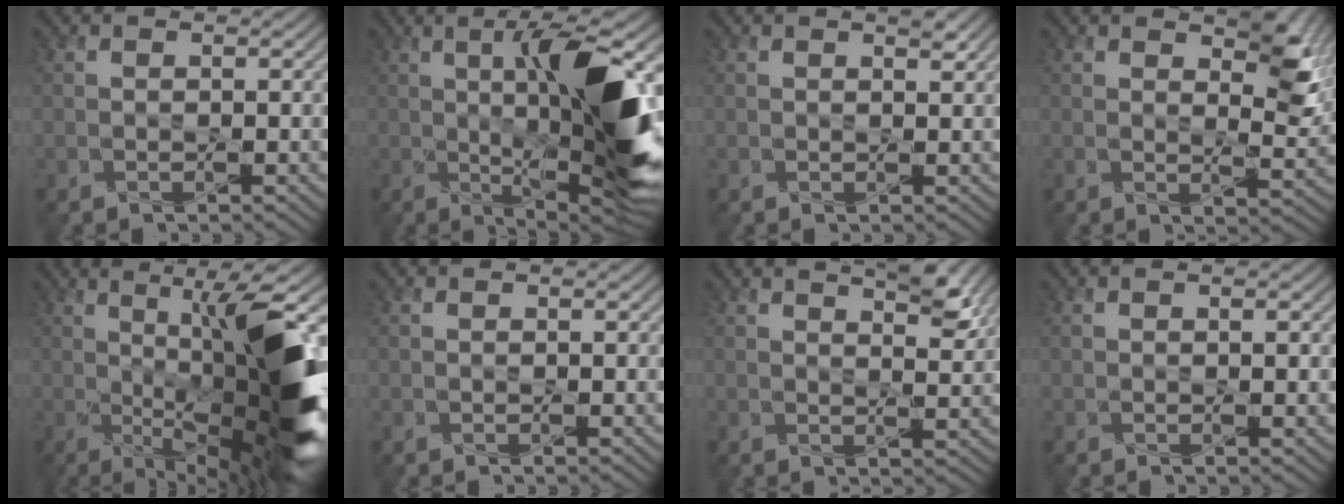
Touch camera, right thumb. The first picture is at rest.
{"total": 13.7, "force": [0.8, 2.9, 13.3], "torque": [-0.205, -0.002, 0.020]}
{"total": 1.1, "force": [0.8, 0.1, 0.6], "torque": [-0.012, -0.002, 0.016]}
{"total": 6.2, "force": [3.6, 2.5, 4.4], "torque": [-0.063, -0.009, 0.056]}
{"total": 15.3, "force": [-0.4, 3.9, 14.8], "torque": [-0.209, 0.003, 0.002]}
{"total": 0.0}
{"total": 4.8, "force": [3.3, 1.3, 3.2], "torque": [-0.053, -0.001, 0.055]}
{"total": 0.7, "force": [0.1, 0.1, 0.7], "torque": [-0.009, -0.001, 0.001]}